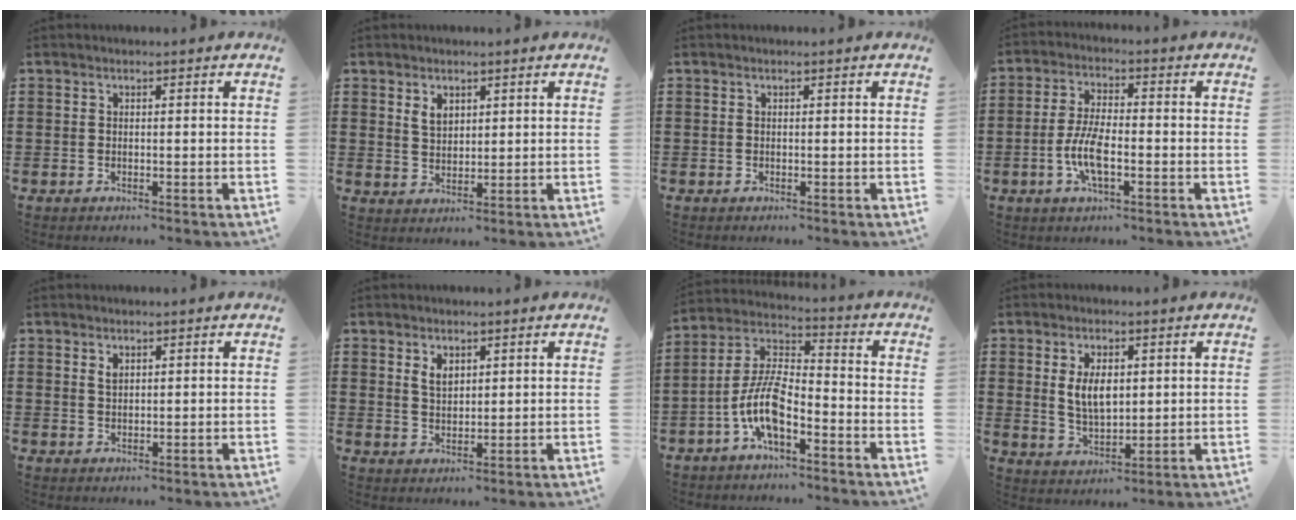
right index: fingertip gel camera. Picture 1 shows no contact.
{"total": 2.9, "force": [1.7, 1.9, 1.5], "torque": [-0.035, 0.006, 0.031]}
{"total": 0.0}
{"total": 7.0, "force": [-2.0, 2.4, 6.2], "torque": [-0.146, -0.008, -0.046]}
{"total": 1.3, "force": [0.8, 0.8, 0.7], "torque": [-0.017, 0.003, 0.014]}
{"total": 3.0, "force": [1.8, 1.8, 1.6], "torque": [-0.037, 0.006, 0.033]}
{"total": 9.5, "force": [-4.6, 3.8, 7.5], "torque": [-0.178, -0.003, -0.093]}
{"total": 5.7, "force": [1.2, 3.1, 4.7], "torque": [-0.091, 0.006, 0.018]}